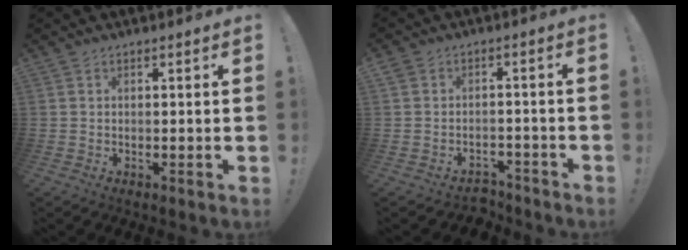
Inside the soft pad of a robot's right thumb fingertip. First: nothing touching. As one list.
[{"total": 4.0, "force": [-2.1, 3.3, 0.8], "torque": [-0.009, 0.015, -0.034]}]